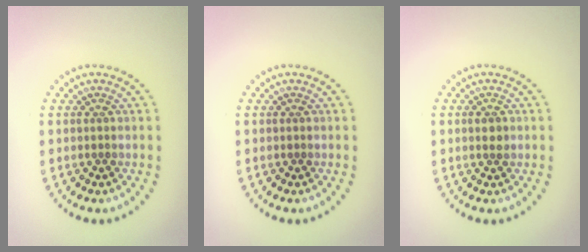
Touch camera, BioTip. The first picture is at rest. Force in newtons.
{"total": 0.0}
{"total": 1.2, "press": 1.1, "slide": 0.2}